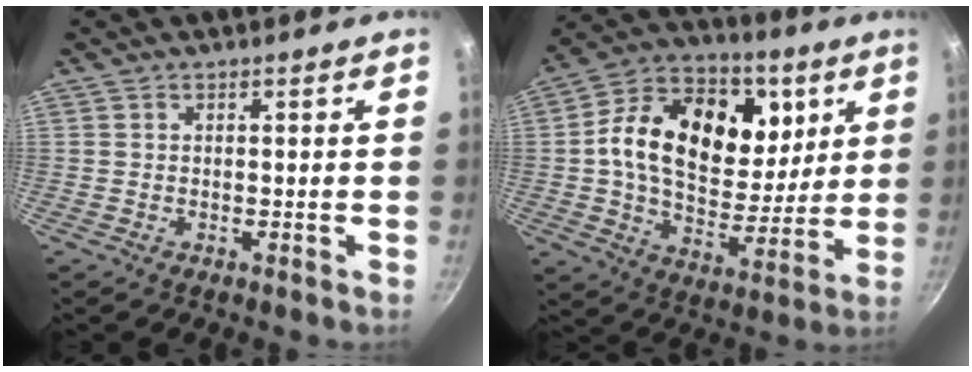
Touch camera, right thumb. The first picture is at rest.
{"total": 23.1, "force": [6.3, 15.8, 15.7], "torque": [-0.231, -0.018, 0.086]}